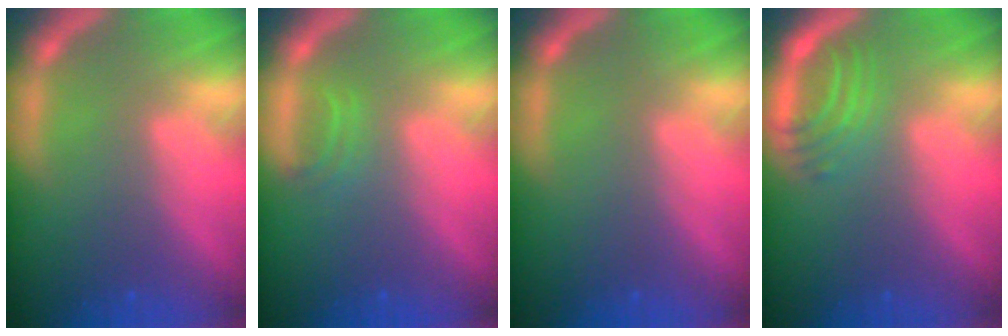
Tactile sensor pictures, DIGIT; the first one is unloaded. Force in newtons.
{"total": 1.4}
{"total": 0.0}
{"total": 4.0}